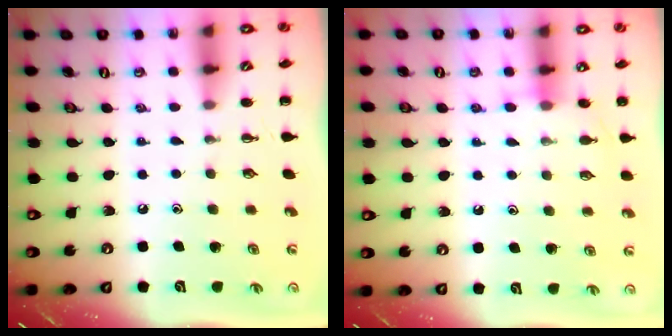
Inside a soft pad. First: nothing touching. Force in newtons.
{"total": 7.1, "press": 7.0, "slide": 1.4}